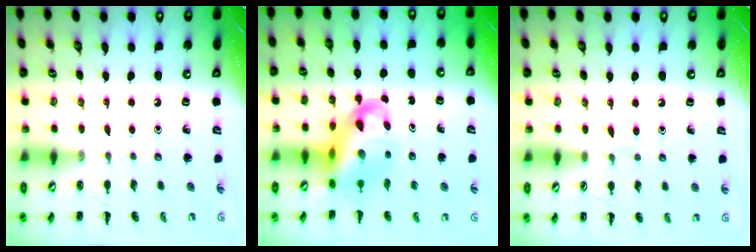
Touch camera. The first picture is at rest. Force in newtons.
{"total": 10.9, "press": 10.6, "slide": 2.8}
{"total": 3.4, "press": 3.2, "slide": 1.2}